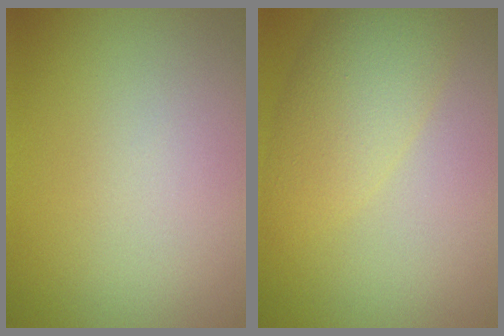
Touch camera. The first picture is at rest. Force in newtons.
{"total": 4.8, "press": 4.8, "slide": 0.3}